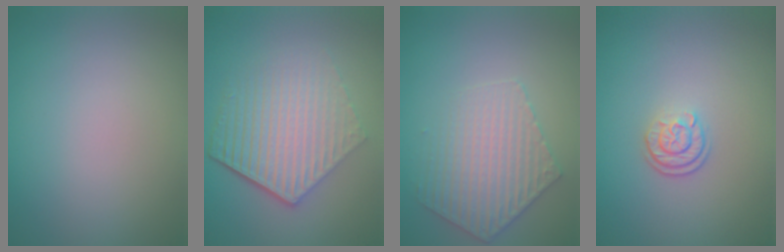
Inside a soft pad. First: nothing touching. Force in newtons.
{"total": 6.0, "press": 4.5, "slide": 4.0}
{"total": 3.8, "press": 3.8, "slide": 0.2}
{"total": 2.1, "press": 1.8, "slide": 1.2}